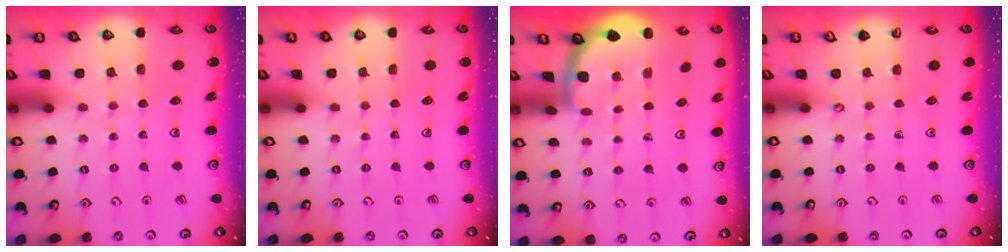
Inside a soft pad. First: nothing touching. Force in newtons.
{"total": 0.0}
{"total": 1.6, "press": 1.6, "slide": 0.1}
{"total": 0.0}